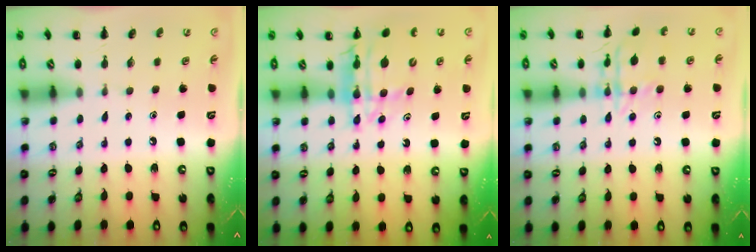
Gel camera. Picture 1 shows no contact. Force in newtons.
{"total": 13.0, "press": 12.4, "slide": 3.9}
{"total": 13.9, "press": 13.9, "slide": 0.9}